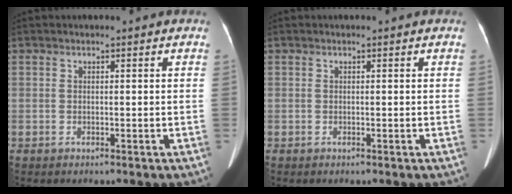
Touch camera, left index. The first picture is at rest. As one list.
[{"total": 0.0}]